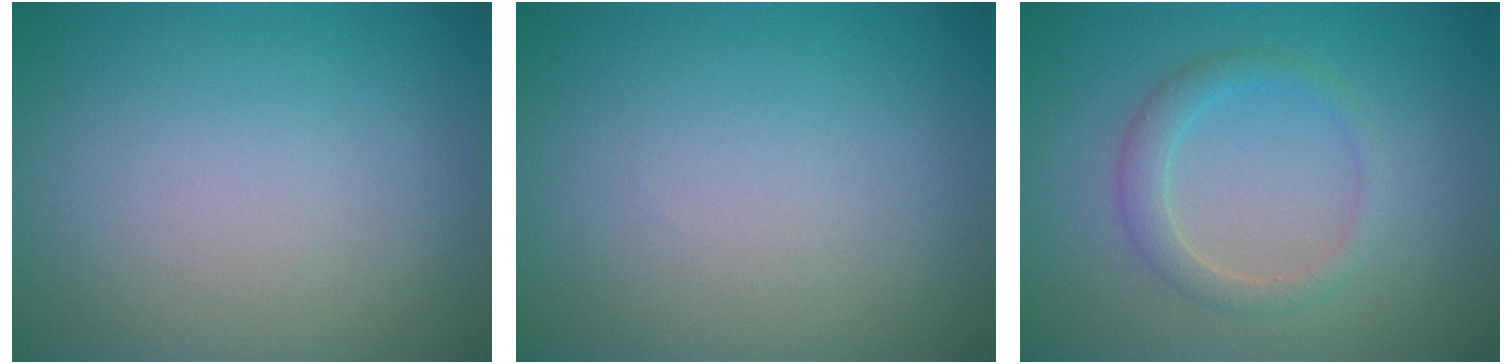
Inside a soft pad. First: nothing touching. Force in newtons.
{"total": 0.0}
{"total": 2.2, "press": 2.2, "slide": 0.2}